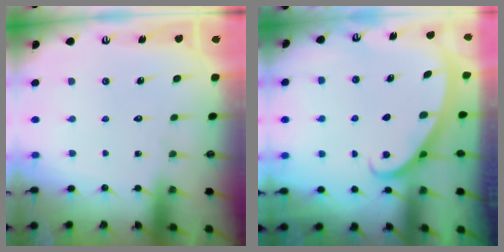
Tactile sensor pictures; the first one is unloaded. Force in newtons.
{"total": 3.1, "press": 3.1, "slide": 0.1}